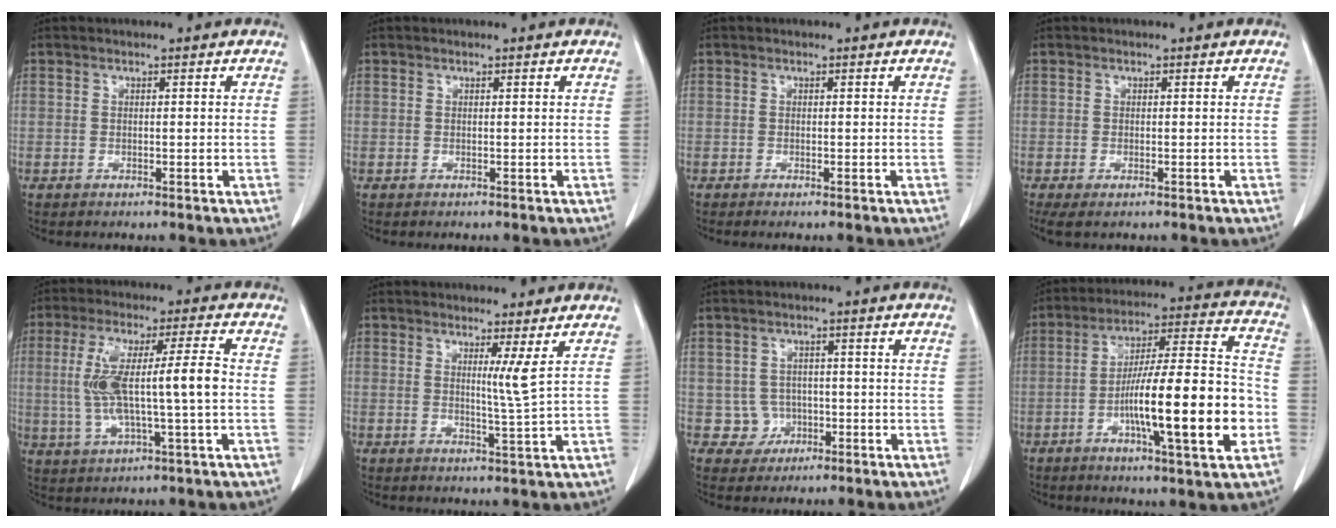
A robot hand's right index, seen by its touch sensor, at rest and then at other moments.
{"total": 0.0}
{"total": 0.6, "force": [-0.4, -0.1, 0.4], "torque": [-0.010, -0.002, -0.006]}
{"total": 2.5, "force": [-1.6, 0.8, 1.7], "torque": [-0.030, -0.009, -0.023]}
{"total": 11.8, "force": [-0.2, 1.0, 11.8], "torque": [-0.234, 0.016, -0.001]}
{"total": 2.9, "force": [1.2, -1.1, 2.3], "torque": [-0.043, -0.019, 0.025]}
{"total": 3.4, "force": [-0.8, 3.3, 0.0], "torque": [0.012, 0.012, -0.006]}
{"total": 18.9, "force": [-5.0, 1.7, 18.1], "torque": [-0.292, 0.007, -0.077]}